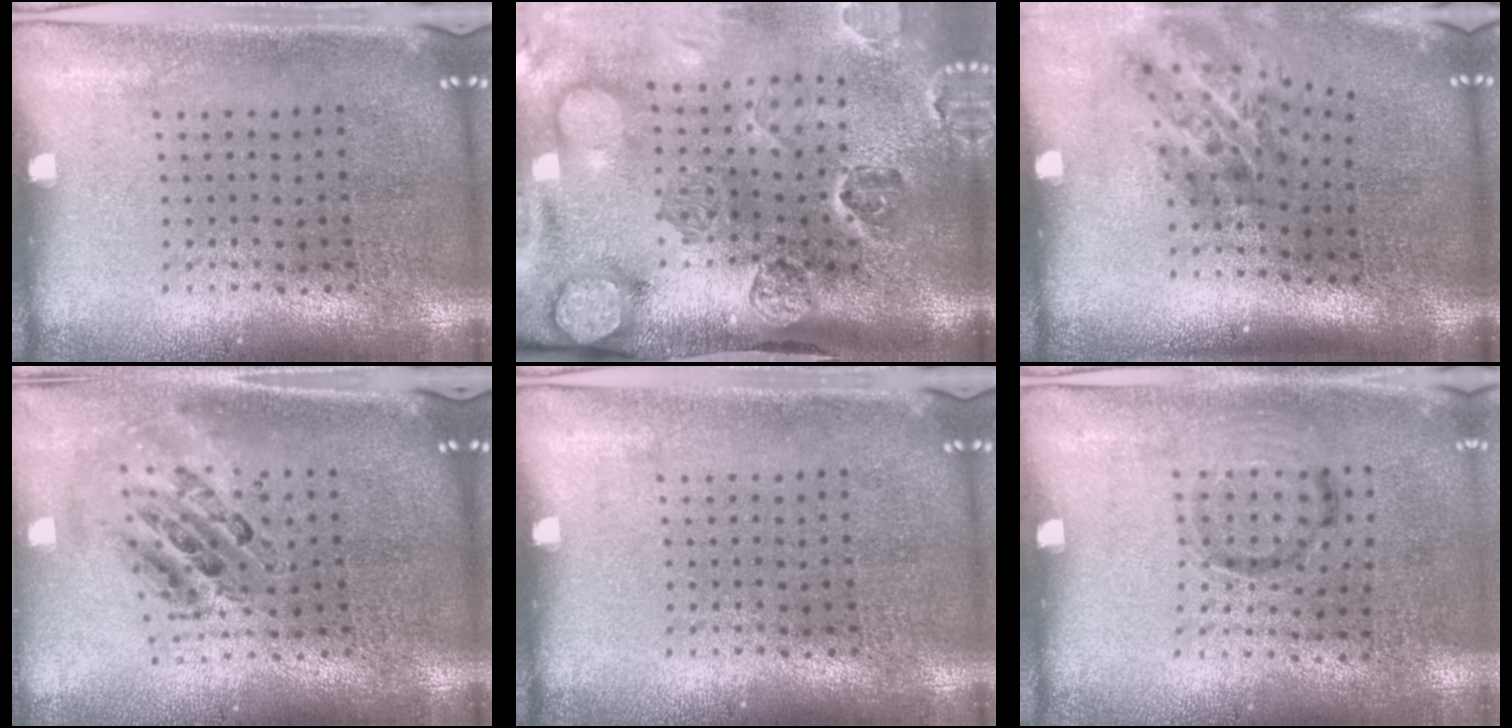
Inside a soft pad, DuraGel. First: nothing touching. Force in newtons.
{"total": 5.0, "press": 3.7, "slide": 3.5}
{"total": 1.9, "press": 1.2, "slide": 1.5}
{"total": 1.0, "press": 0.9, "slide": 0.3}
{"total": 0.0}
{"total": 1.0, "press": 0.6, "slide": 0.8}